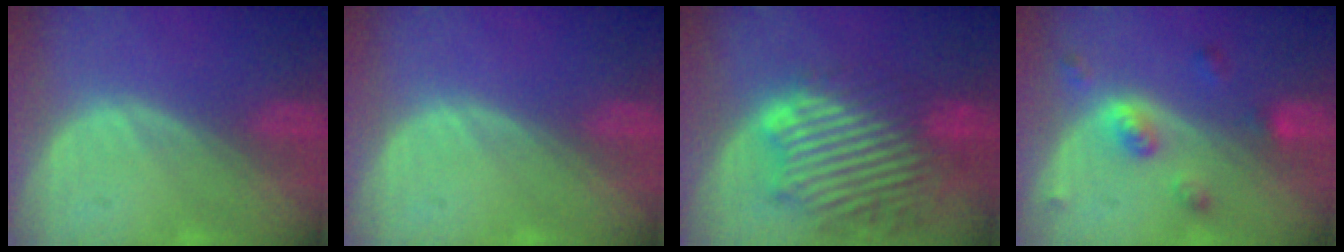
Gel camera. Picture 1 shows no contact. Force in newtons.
{"total": 0.0}
{"total": 13.1, "press": 11.6, "slide": 6.2}
{"total": 5.0, "press": 4.4, "slide": 2.5}